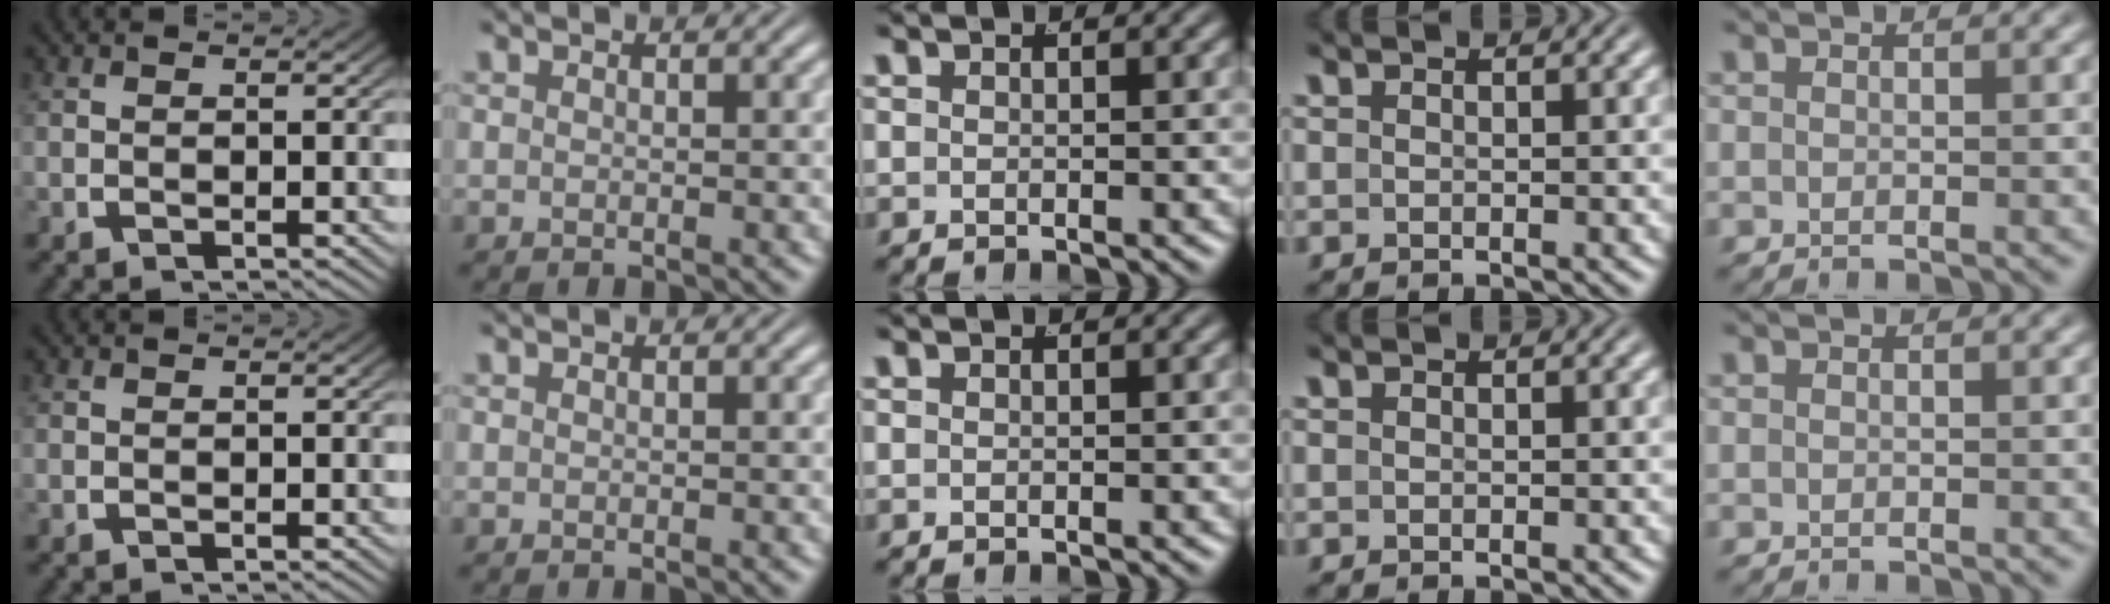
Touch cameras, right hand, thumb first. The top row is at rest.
{}